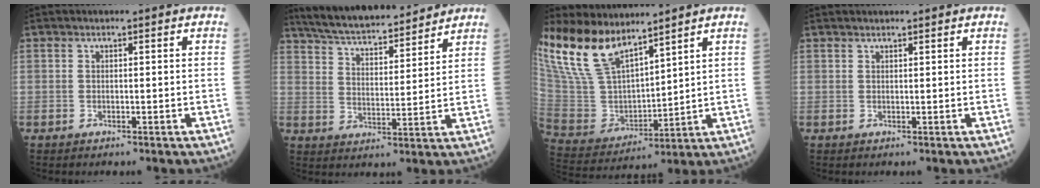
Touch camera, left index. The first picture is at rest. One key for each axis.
{"total": 16.9, "fx": 15.4, "fy": 2.9, "fz": 6.5, "tx": -0.108, "ty": 0.021, "tz": 0.243}
{"total": 15.5, "fx": 12.5, "fy": 4.7, "fz": 7.8, "tx": -0.174, "ty": 0.013, "tz": 0.259}
{"total": 1.7, "fx": 1.6, "fy": 0.2, "fz": 0.6, "tx": -0.004, "ty": 0.020, "tz": 0.026}